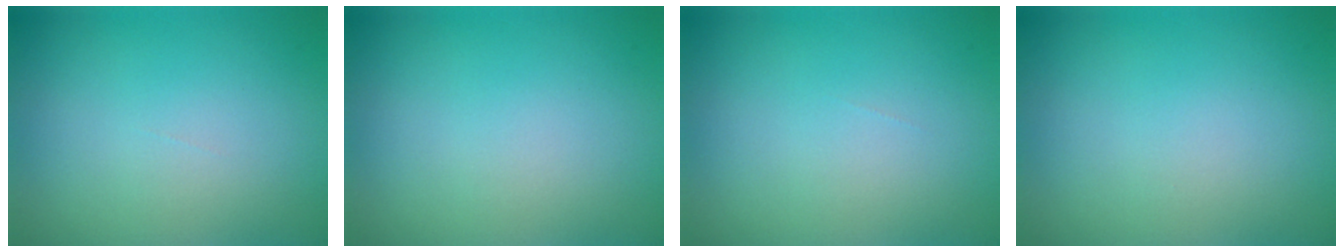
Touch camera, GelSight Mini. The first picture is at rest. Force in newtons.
{"total": 0.0}
{"total": 0.0}
{"total": 0.0}